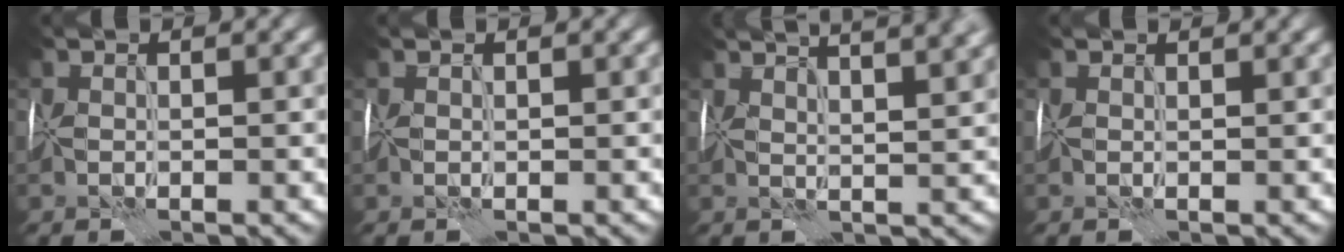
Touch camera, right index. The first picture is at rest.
{"total": 0.0}
{"total": 10.1, "force": [6.7, 3.3, 6.8], "torque": [-0.074, 0.050, 0.065]}
{"total": 0.9, "force": [0.7, 0.2, 0.4], "torque": [-0.011, 0.002, 0.011]}